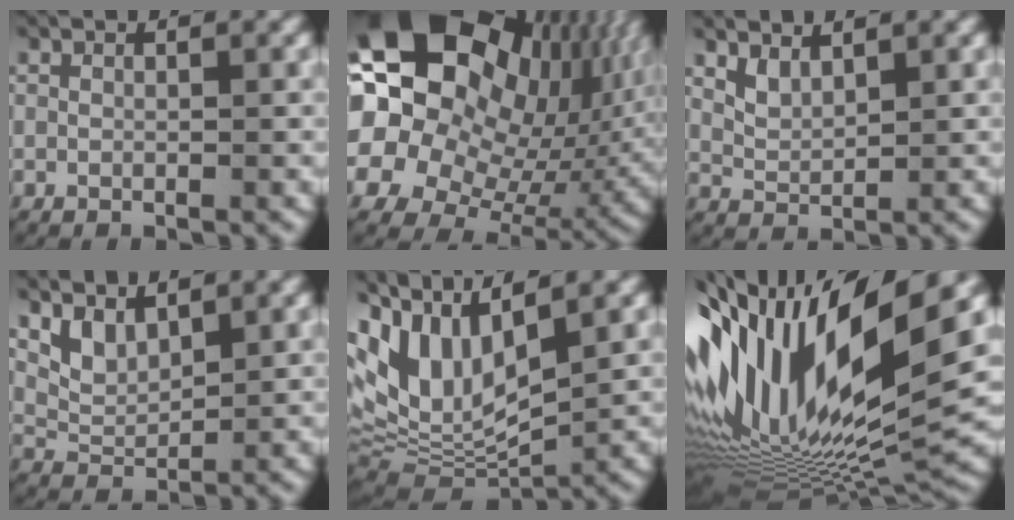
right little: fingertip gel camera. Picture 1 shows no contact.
{"total": 29.5, "force": [4.1, 22.5, 18.7], "torque": [-0.308, 0.002, 0.040]}
{"total": 1.9, "force": [1.1, 1.2, 1.0], "torque": [-0.030, -0.008, 0.027]}
{"total": 3.8, "force": [1.7, 2.7, 2.1], "torque": [-0.057, -0.008, 0.033]}
{"total": 13.8, "force": [2.4, 10.4, 8.7], "torque": [-0.188, -0.011, 0.038]}
{"total": 20.5, "force": [1.6, 12.3, 16.4], "torque": [-0.303, -0.008, 0.030]}